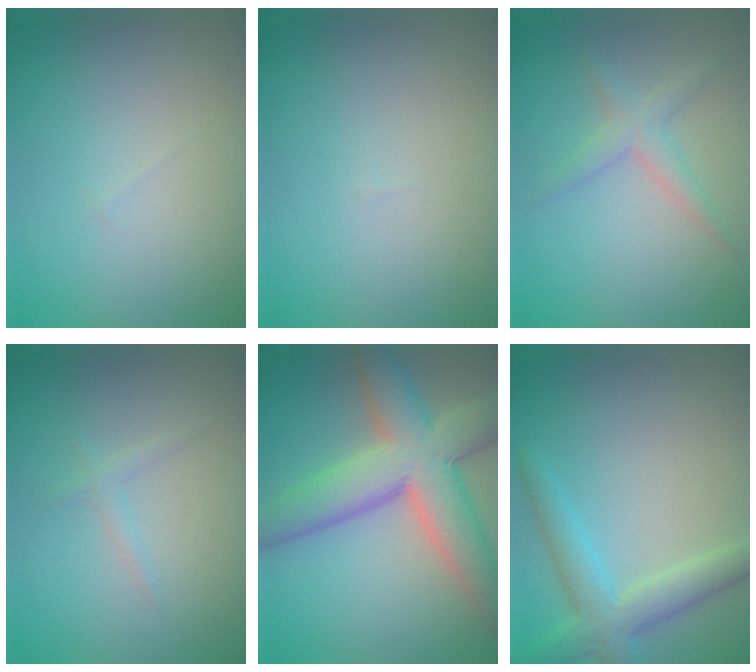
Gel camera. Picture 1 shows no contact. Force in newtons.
{"total": 0.0}
{"total": 2.1, "press": 2.1, "slide": 0.1}
{"total": 0.9, "press": 0.9, "slide": 0.1}
{"total": 9.5, "press": 9.5, "slide": 0.5}
{"total": 4.4, "press": 4.4, "slide": 0.2}